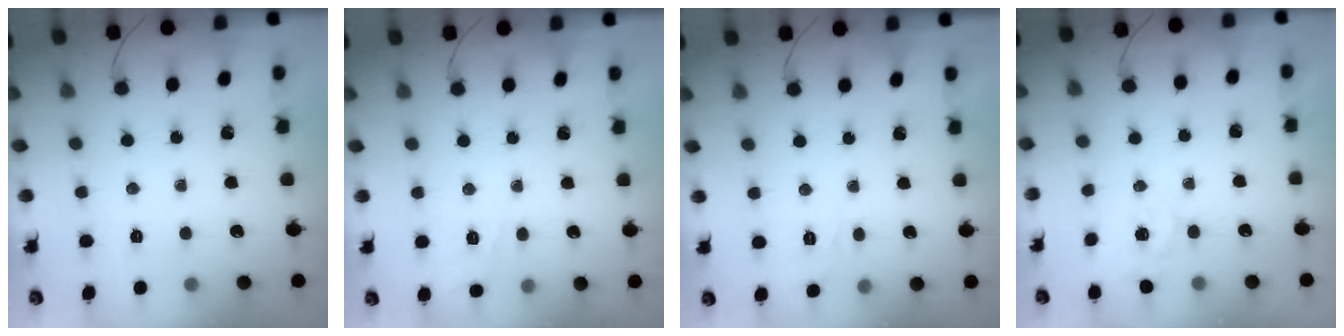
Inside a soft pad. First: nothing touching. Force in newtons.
{"total": 9.4, "press": 9.3, "slide": 1.5}
{"total": 5.8, "press": 5.5, "slide": 1.9}
{"total": 1.5, "press": 1.1, "slide": 1.0}